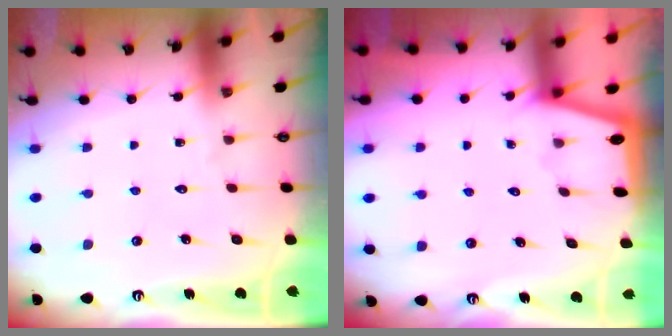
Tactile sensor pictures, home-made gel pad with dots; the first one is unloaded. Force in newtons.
{"total": 1.1, "press": 1.0, "slide": 0.2}